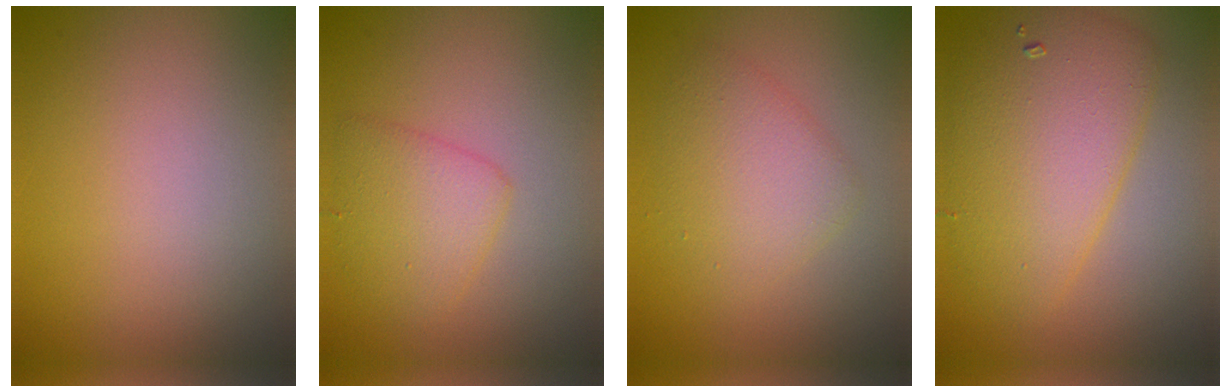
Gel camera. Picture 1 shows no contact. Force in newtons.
{"total": 3.1, "press": 3.1, "slide": 0.1}
{"total": 3.5, "press": 3.5, "slide": 0.3}
{"total": 6.7, "press": 6.7, "slide": 0.1}